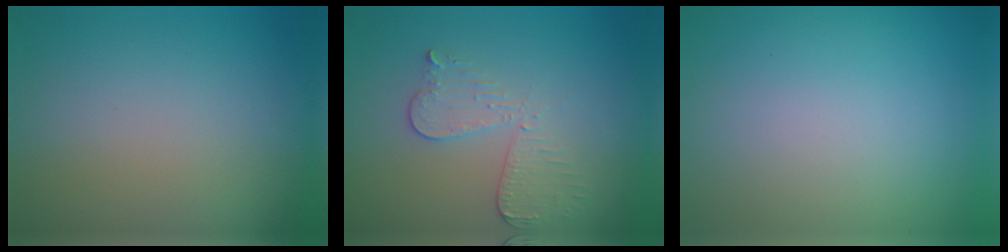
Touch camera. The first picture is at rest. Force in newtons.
{"total": 3.1, "press": 2.7, "slide": 1.4}
{"total": 0.0}